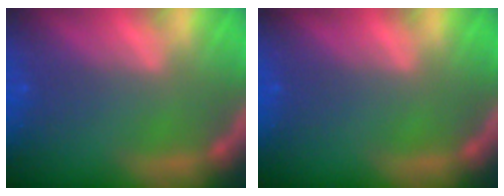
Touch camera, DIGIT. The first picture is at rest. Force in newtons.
{"total": 0.0}